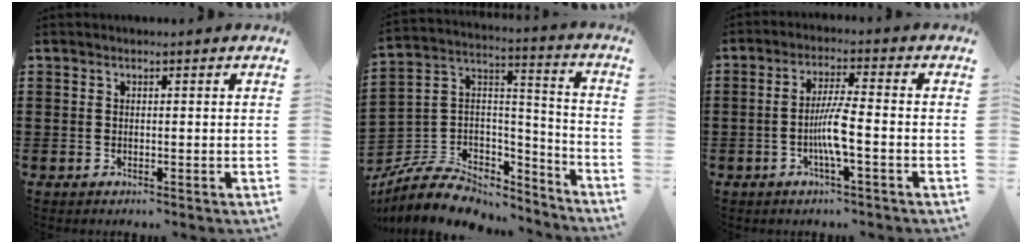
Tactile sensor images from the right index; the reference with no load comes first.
{"total": 8.5, "force": [-6.3, 5.1, 2.8], "torque": [-0.076, 0.007, -0.119]}
{"total": 5.6, "force": [-1.7, 0.4, 5.3], "torque": [-0.107, -0.008, -0.036]}